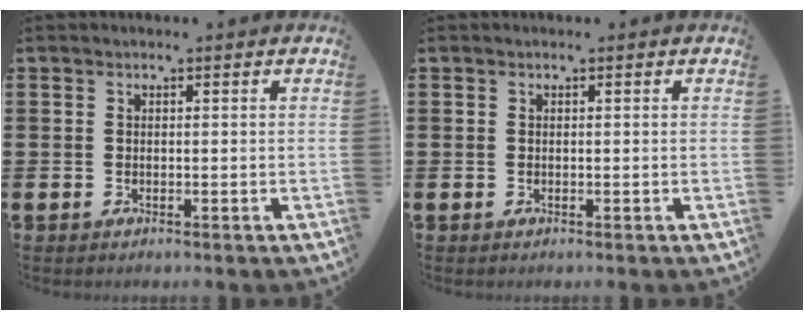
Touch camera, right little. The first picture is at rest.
{"total": 0.0}